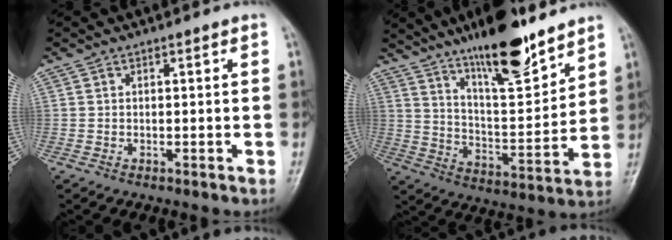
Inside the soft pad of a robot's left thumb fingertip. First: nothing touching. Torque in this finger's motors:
{"motor_torque": [2.76, 0.91, 1.57, -1.20, 0.50]}